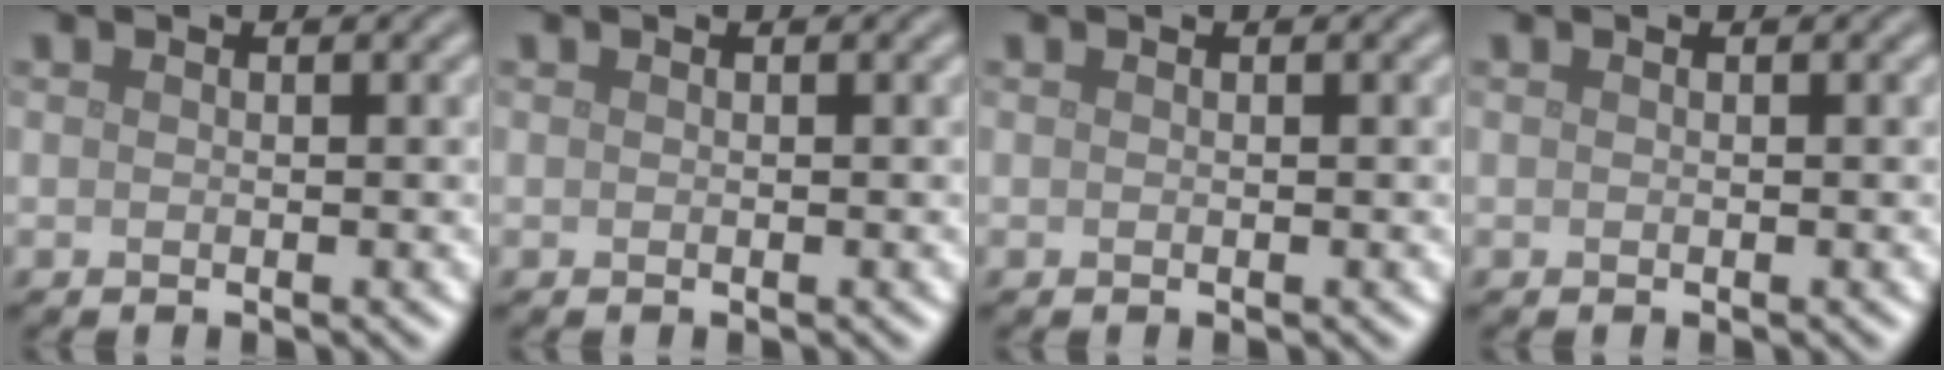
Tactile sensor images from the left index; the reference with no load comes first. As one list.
[{"total": 0.0}, {"total": 0.0}, {"total": 0.0}]